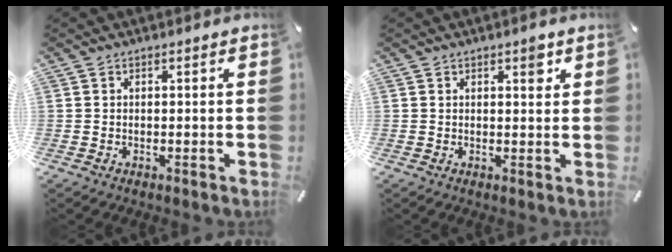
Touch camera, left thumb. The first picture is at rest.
{"total": 2.7, "force": [1.5, 1.3, 1.9], "torque": [-0.008, -0.009, 0.018]}